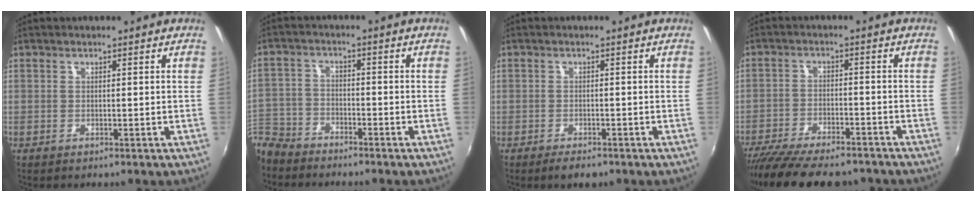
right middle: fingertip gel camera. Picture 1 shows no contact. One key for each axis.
{"total": 8.3, "fx": -7.1, "fy": 4.0, "fz": 1.6, "tx": -0.055, "ty": 0.011, "tz": -0.145}
{"total": 2.9, "fx": -2.2, "fy": 1.1, "fz": 1.6, "tx": -0.037, "ty": -0.006, "tz": -0.036}
{"total": 16.5, "fx": -13.8, "fy": 4.5, "fz": 7.9, "tx": -0.162, "ty": -0.034, "tz": -0.211}